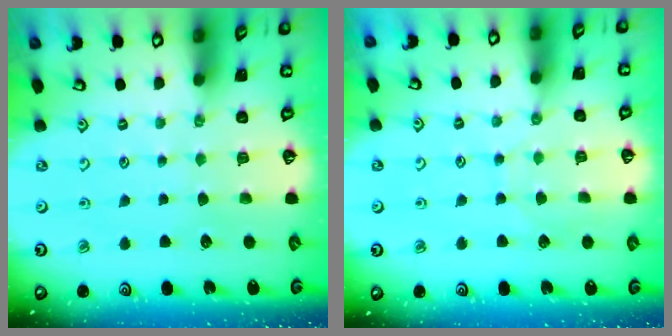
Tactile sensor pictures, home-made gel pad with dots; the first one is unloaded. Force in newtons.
{"total": 5.2, "press": 5.2, "slide": 0.7}